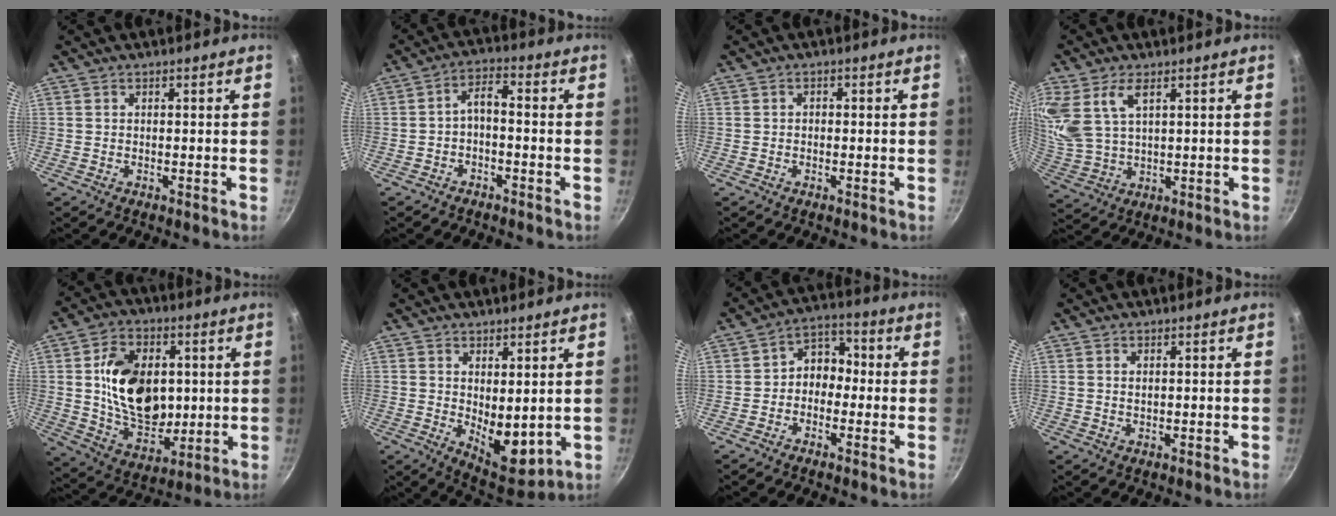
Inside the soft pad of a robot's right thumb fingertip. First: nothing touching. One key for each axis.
{"total": 4.1, "fx": -1.7, "fy": 1.8, "fz": 3.2, "tx": -0.061, "ty": 0.034, "tz": -0.031}
{"total": 0.8, "fx": -0.1, "fy": 0.6, "fz": 0.4, "tx": -0.006, "ty": 0.005, "tz": -0.003}
{"total": 11.1, "fx": 5.2, "fy": 6.0, "fz": 7.7, "tx": -0.159, "ty": -0.018, "tz": 0.115}
{"total": 18.1, "fx": 2.3, "fy": 12.6, "fz": 12.8, "tx": -0.185, "ty": -0.010, "tz": 0.047}
{"total": 9.2, "fx": 1.3, "fy": 4.4, "fz": 7.9, "tx": -0.093, "ty": -0.035, "tz": 0.036}
{"total": 6.5, "fx": -0.9, "fy": 5.2, "fz": 3.9, "tx": -0.016, "ty": 0.030, "tz": -0.034}
{"total": 1.0, "fx": 0.4, "fy": 0.5, "fz": 0.7, "tx": -0.012, "ty": 0.001, "tz": 0.007}